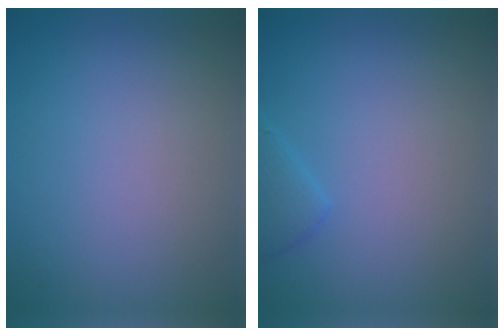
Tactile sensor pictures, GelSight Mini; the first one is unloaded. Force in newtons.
{"total": 1.5, "press": 1.5, "slide": 0.1}